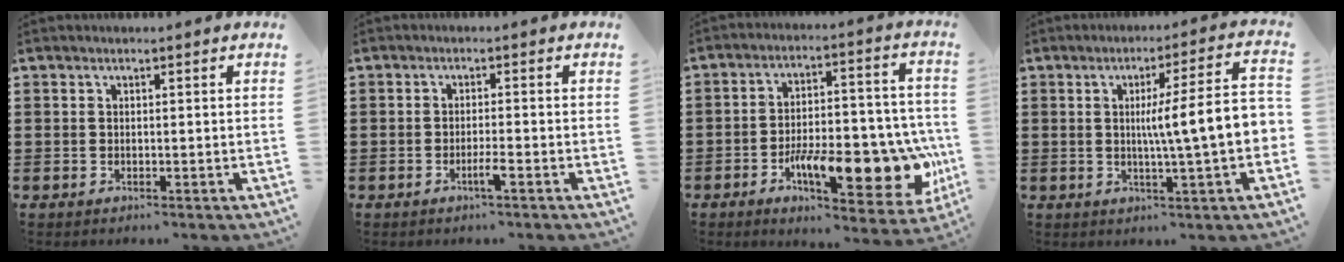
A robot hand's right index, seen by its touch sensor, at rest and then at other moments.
{"total": 2.4, "force": [-1.2, -0.1, 2.1], "torque": [-0.034, -0.003, -0.023]}
{"total": 16.8, "force": [-5.6, 6.9, 14.2], "torque": [-0.212, 0.003, -0.073]}
{"total": 9.4, "force": [0.0, 0.3, 9.4], "torque": [-0.161, -0.008, -0.007]}